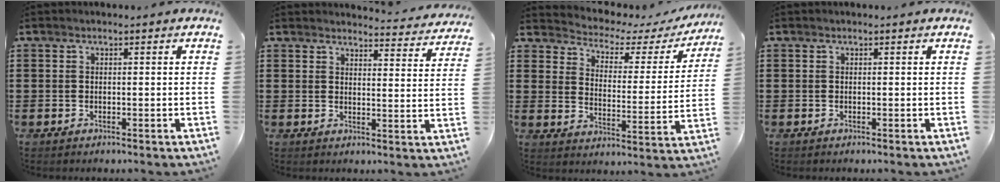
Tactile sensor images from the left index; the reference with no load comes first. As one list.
[{"total": 3.6, "force": [3.6, 0.0, 0.5], "torque": [-0.008, -0.028, 0.059]}, {"total": 3.0, "force": [2.6, 1.3, 0.8], "torque": [-0.037, -0.024, 0.034]}, {"total": 0.0}]